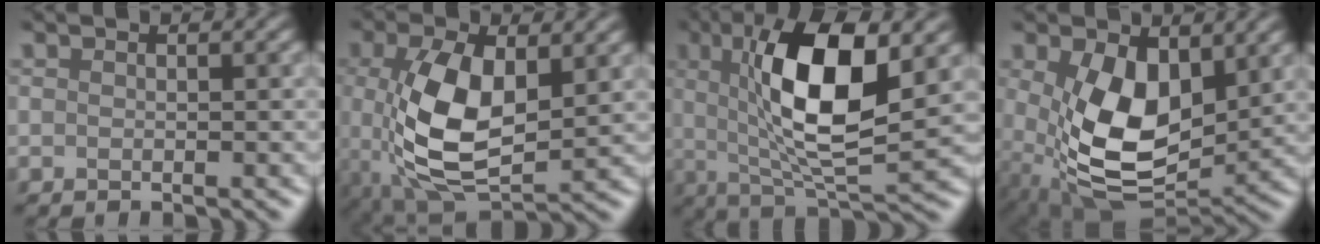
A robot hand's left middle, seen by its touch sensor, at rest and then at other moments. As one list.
[{"total": 7.6, "force": [0.4, 3.7, 6.6], "torque": [-0.164, -0.007, 0.014]}, {"total": 9.4, "force": [2.6, 2.6, 8.7], "torque": [-0.153, 0.000, 0.050]}, {"total": 8.6, "force": [1.1, 4.9, 7.0], "torque": [-0.151, -0.014, 0.029]}]